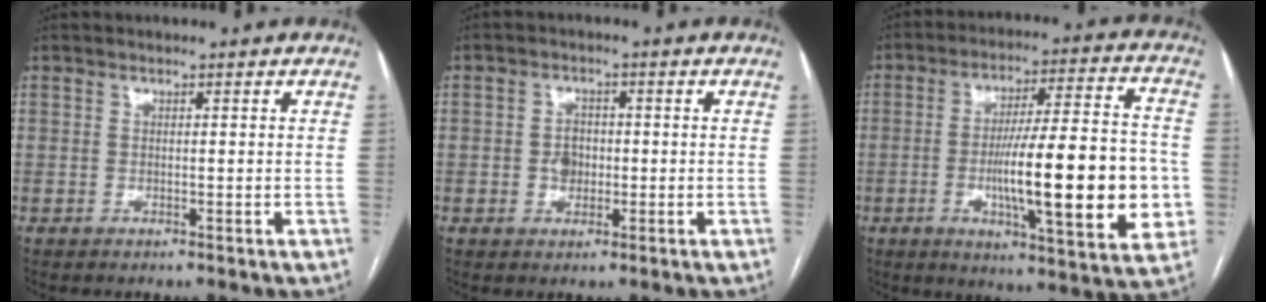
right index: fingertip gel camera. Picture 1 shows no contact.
{"total": 3.1, "force": [-0.4, 2.5, 1.8], "torque": [-0.025, 0.006, -0.006]}
{"total": 20.6, "force": [-3.3, 3.0, 20.1], "torque": [-0.284, 0.008, -0.043]}